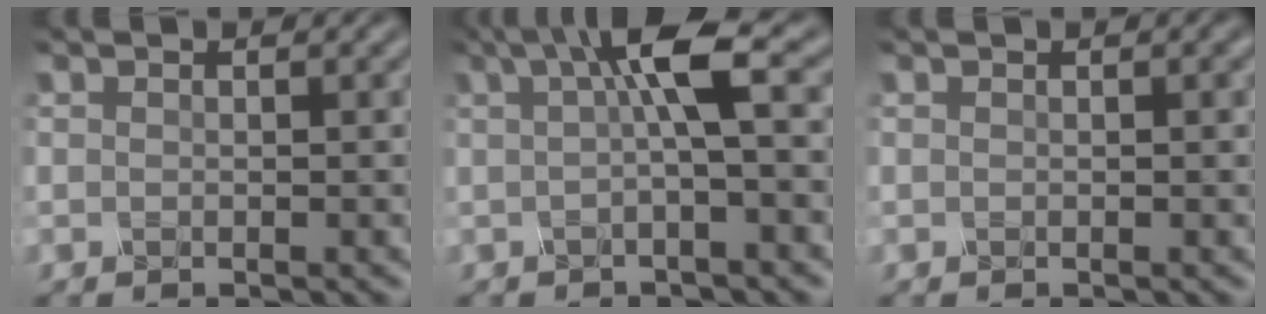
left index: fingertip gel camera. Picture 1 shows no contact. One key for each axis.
{"total": 4.9, "fx": 0.9, "fy": 0.6, "fz": 4.7, "tx": -0.085, "ty": 0.011, "tz": 0.010}
{"total": 1.3, "fx": 0.4, "fy": 0.4, "fz": 1.1, "tx": -0.015, "ty": 0.003, "tz": 0.006}